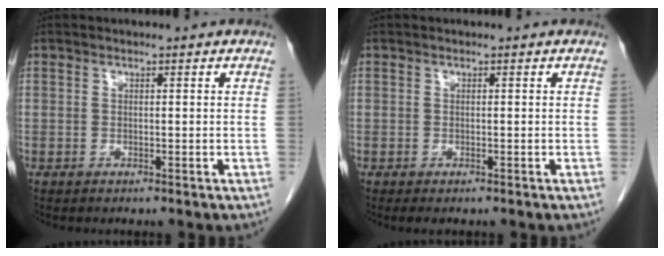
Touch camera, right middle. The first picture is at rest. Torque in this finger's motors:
{"motor_torque": [0.43, -0.07, -0.01, -0.01]}